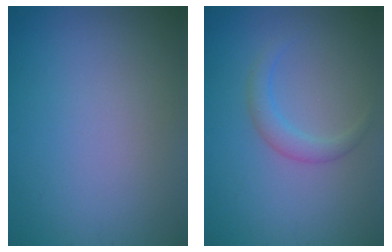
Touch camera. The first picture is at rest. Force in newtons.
{"total": 1.9, "press": 1.9, "slide": 0.1}